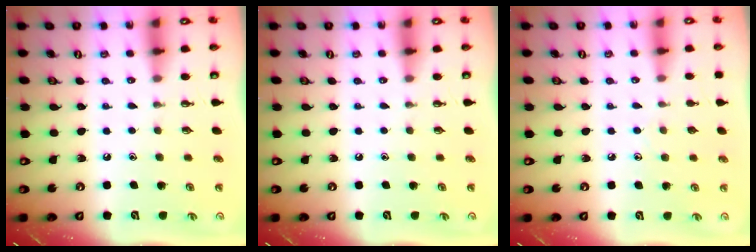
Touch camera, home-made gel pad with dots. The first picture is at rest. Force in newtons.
{"total": 0.0}
{"total": 3.8, "press": 3.7, "slide": 0.4}